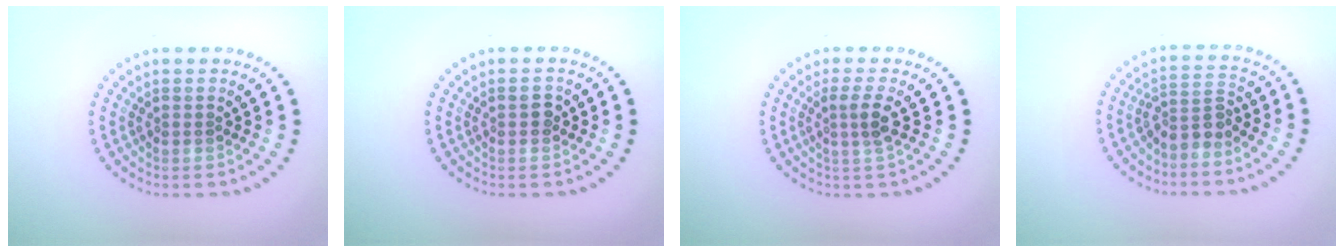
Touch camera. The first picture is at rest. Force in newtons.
{"total": 1.1, "press": 1.0, "slide": 0.2}
{"total": 2.2, "press": 1.7, "slide": 1.3}
{"total": 2.6, "press": 1.9, "slide": 1.7}